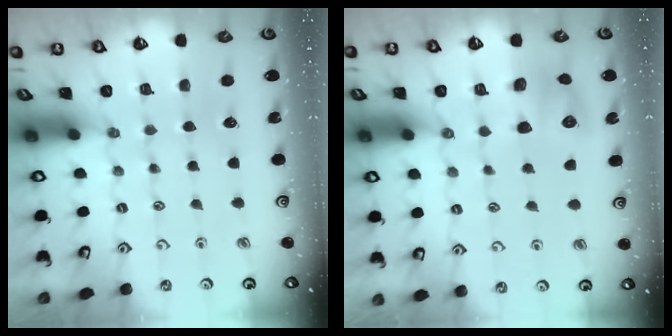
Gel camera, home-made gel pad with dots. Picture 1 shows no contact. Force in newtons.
{"total": 10.5, "press": 10.5, "slide": 0.5}